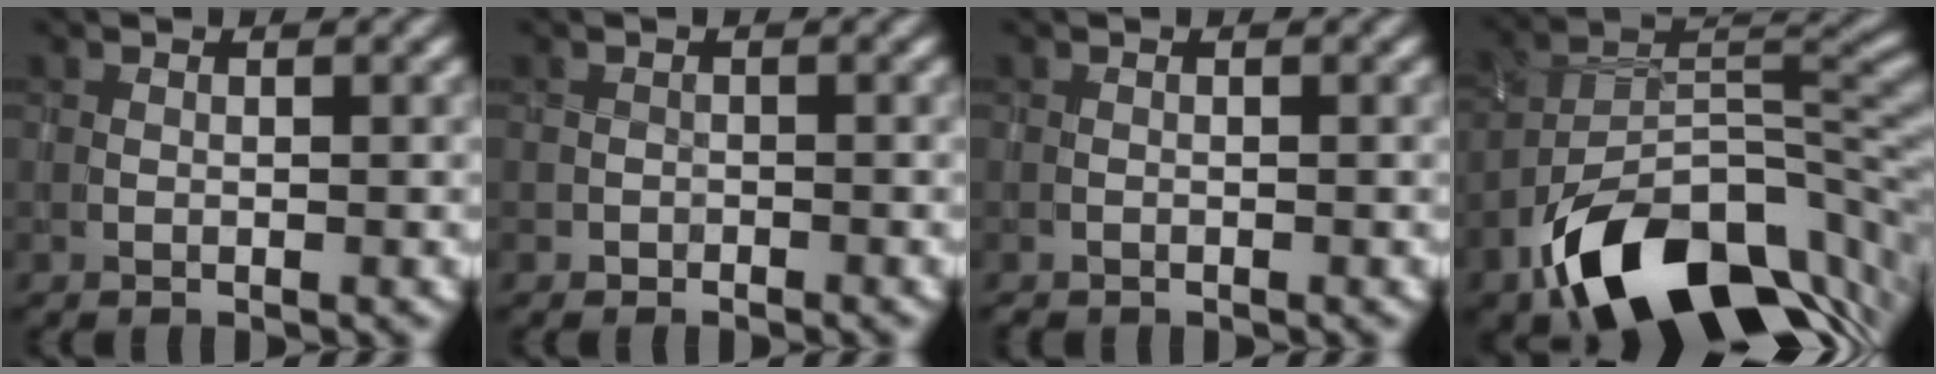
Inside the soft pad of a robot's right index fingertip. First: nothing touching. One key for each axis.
{"total": 0.5, "fx": -0.4, "fy": 0.3, "fz": -0.2, "tx": 0.008, "ty": -0.003, "tz": -0.007}
{"total": 0.0}
{"total": 14.2, "fx": -7.9, "fy": 7.5, "fz": 9.0, "tx": -0.150, "ty": -0.007, "tz": -0.142}